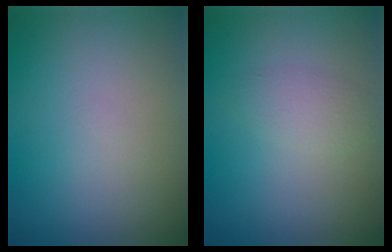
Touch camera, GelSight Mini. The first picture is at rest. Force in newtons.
{"total": 1.7, "press": 1.7, "slide": 0.0}